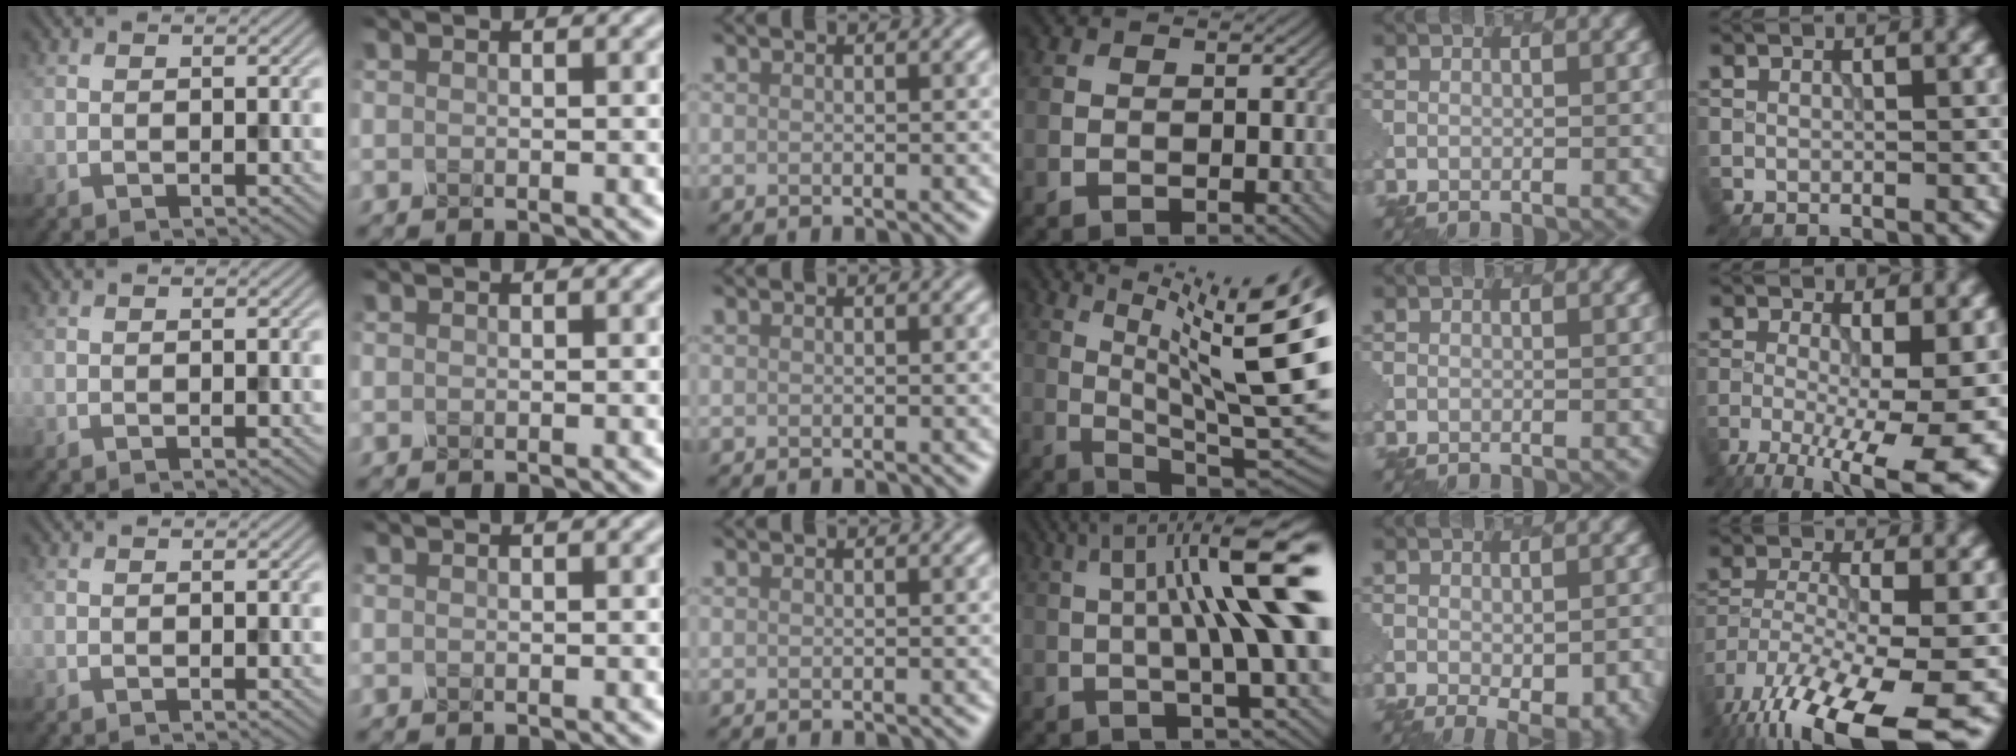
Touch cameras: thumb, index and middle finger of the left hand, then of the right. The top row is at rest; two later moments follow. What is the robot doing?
{"motion": "pour", "object": "mug"}